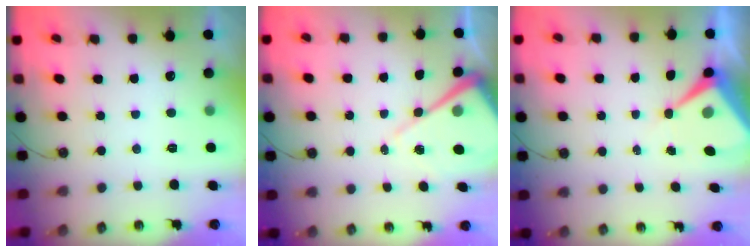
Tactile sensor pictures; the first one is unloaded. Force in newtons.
{"total": 9.4, "press": 9.4, "slide": 0.8}
{"total": 7.3, "press": 7.3, "slide": 0.7}